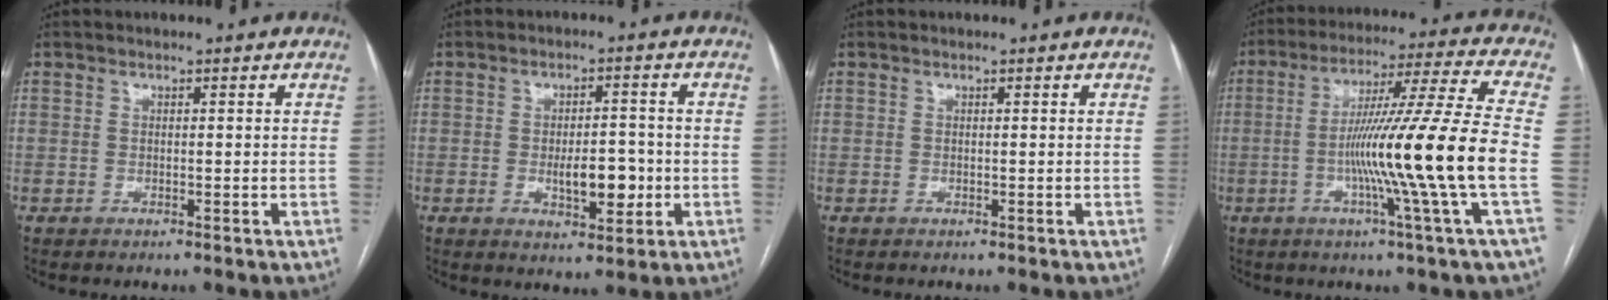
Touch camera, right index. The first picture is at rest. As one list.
[{"total": 6.6, "force": [-1.4, 2.6, 5.9], "torque": [-0.093, -0.001, -0.016]}, {"total": 0.0}, {"total": 18.0, "force": [-3.8, -3.2, 17.3], "torque": [-0.291, -0.013, -0.075]}]